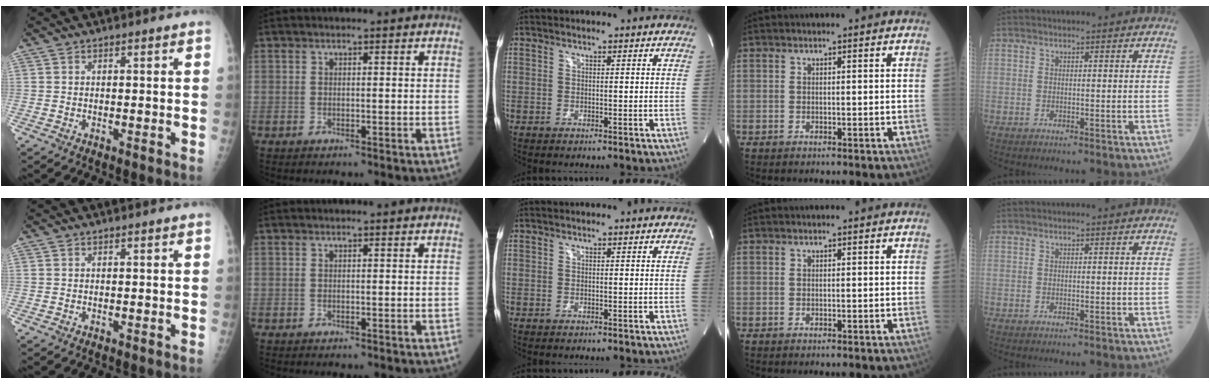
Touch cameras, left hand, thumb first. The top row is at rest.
{}